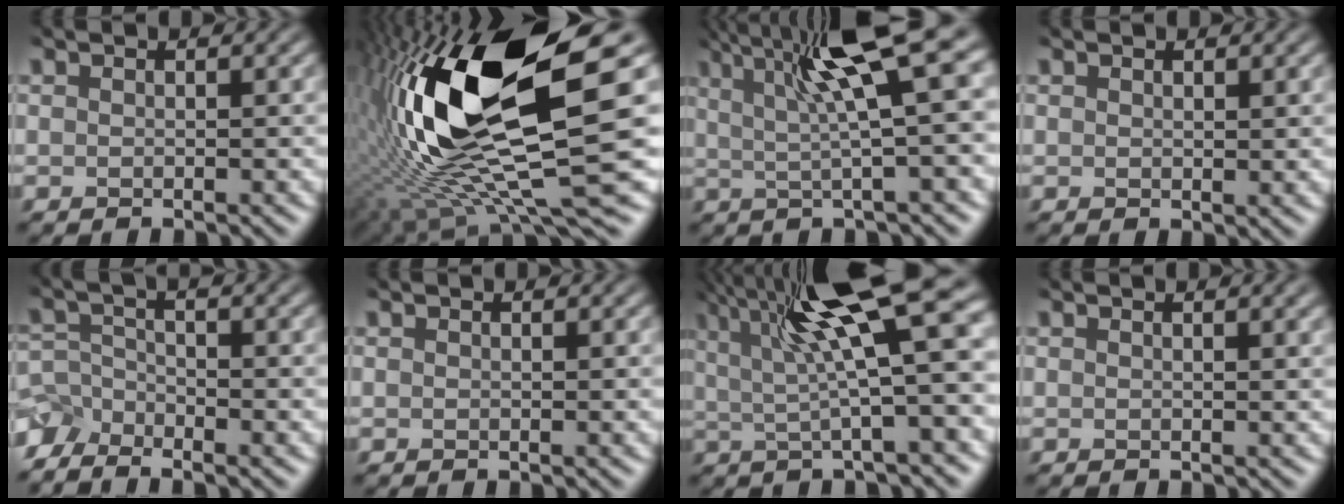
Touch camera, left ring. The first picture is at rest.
{"total": 16.4, "force": [1.1, 4.8, 15.7], "torque": [-0.309, -0.003, 0.016]}
{"total": 9.2, "force": [3.4, 1.9, 8.4], "torque": [-0.144, 0.013, 0.051]}
{"total": 0.8, "force": [0.5, 0.3, 0.5], "torque": [-0.009, 0.000, 0.012]}
{"total": 4.6, "force": [-4.4, 1.0, 0.8], "torque": [-0.014, -0.011, -0.098]}
{"total": 0.0}
{"total": 11.4, "force": [3.5, 3.0, 10.4], "torque": [-0.174, 0.012, 0.050]}
{"total": 2.5, "force": [1.7, 0.8, 1.8], "torque": [-0.027, 0.014, 0.010]}